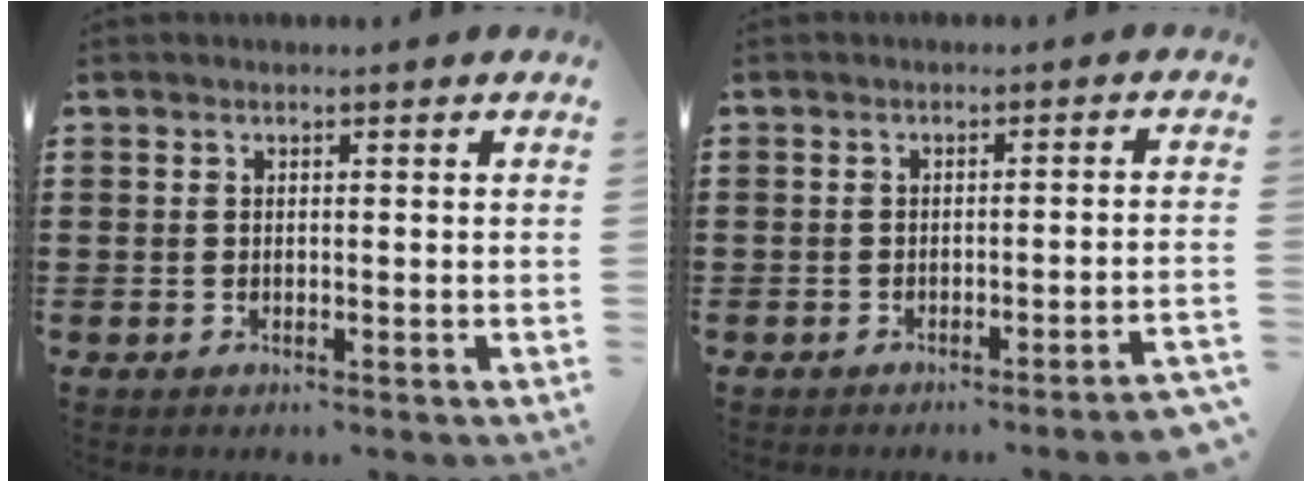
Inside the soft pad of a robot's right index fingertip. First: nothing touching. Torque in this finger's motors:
{"motor_torque": [0.08, -0.02, -0.09, -0.05]}